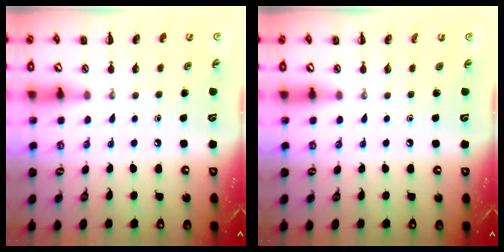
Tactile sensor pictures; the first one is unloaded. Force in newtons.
{"total": 0.0}